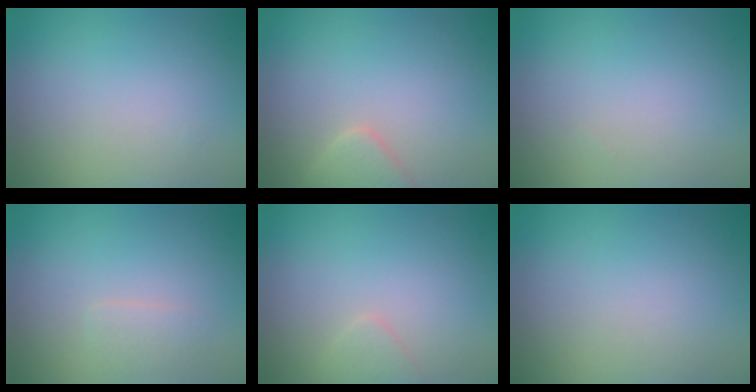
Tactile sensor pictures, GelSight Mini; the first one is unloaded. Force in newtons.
{"total": 1.7, "press": 1.7, "slide": 0.1}
{"total": 0.0}
{"total": 1.0, "press": 1.0, "slide": 0.0}
{"total": 0.8, "press": 0.8, "slide": 0.1}
{"total": 0.0}